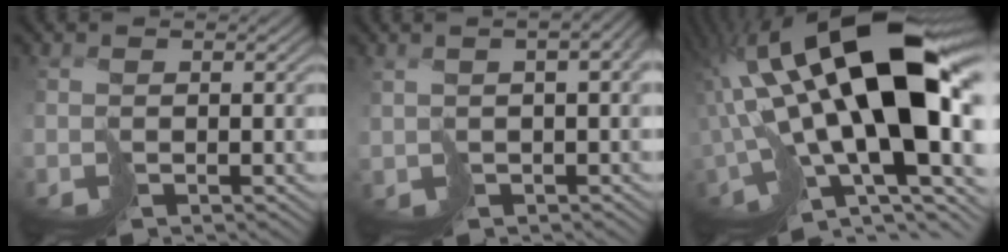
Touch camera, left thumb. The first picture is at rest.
{"total": 5.5, "force": [0.7, 2.4, 4.9], "torque": [-0.101, -0.011, 0.033]}
{"total": 20.7, "force": [2.4, 9.2, 18.4], "torque": [-0.329, 0.019, 0.045]}